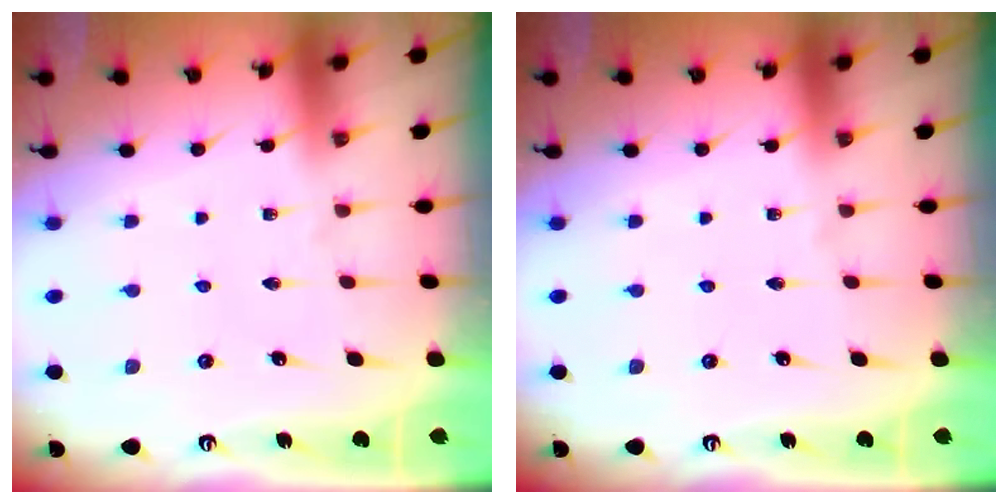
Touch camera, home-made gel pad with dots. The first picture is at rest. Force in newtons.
{"total": 0.0}